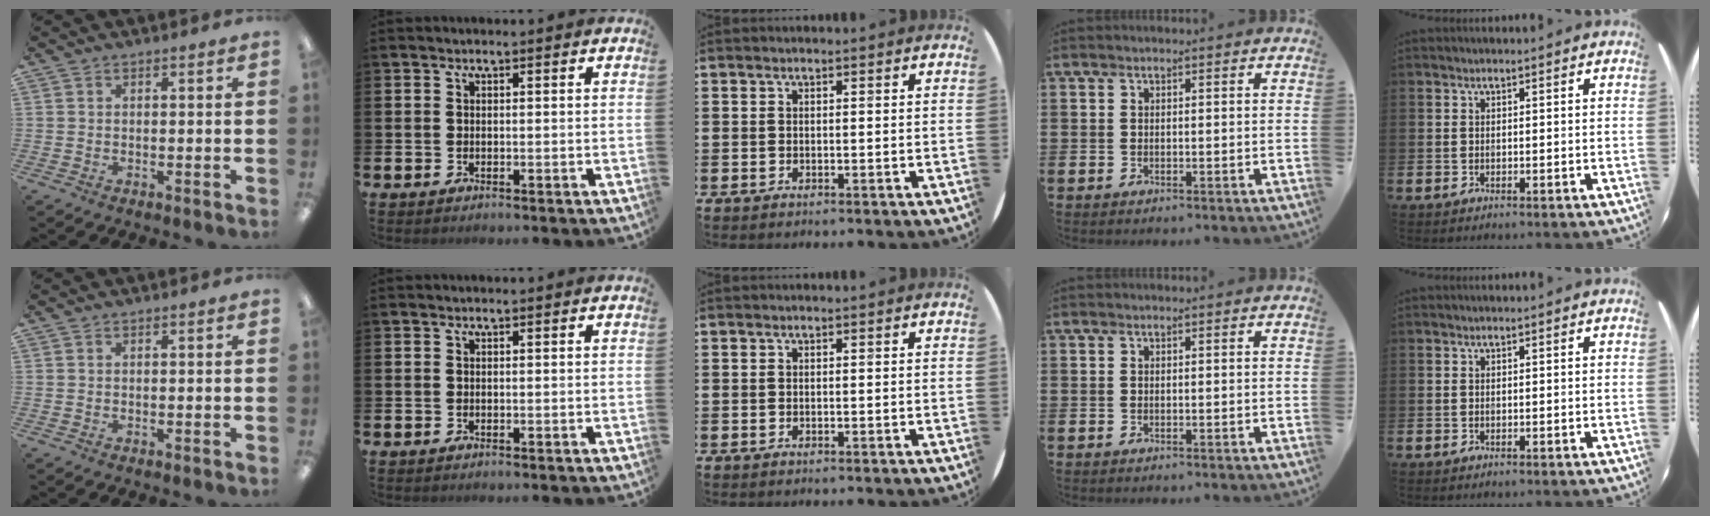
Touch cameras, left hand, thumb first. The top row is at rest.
{}